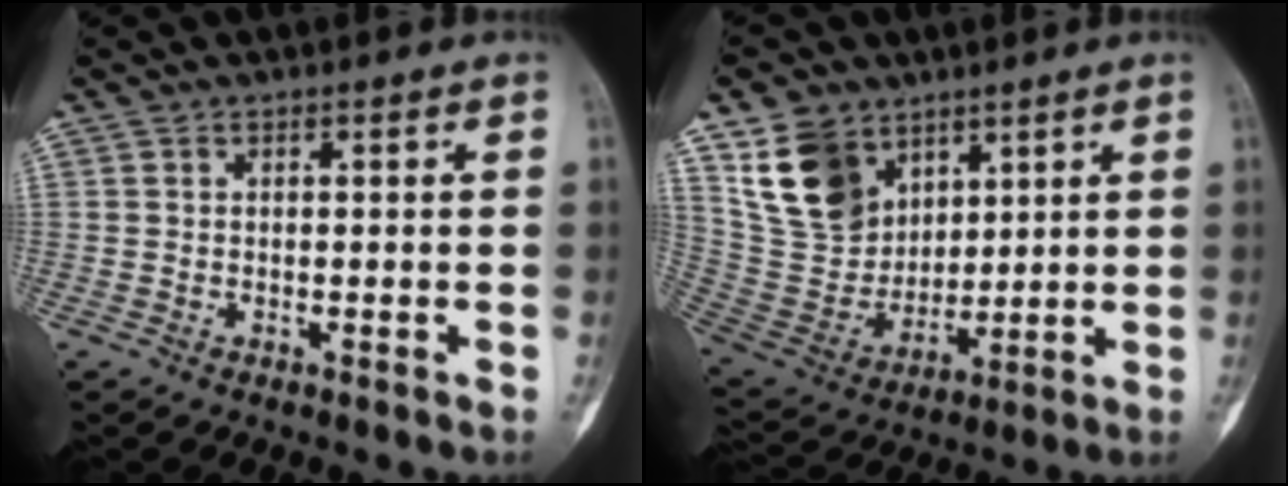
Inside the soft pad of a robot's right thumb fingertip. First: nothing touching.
{"total": 14.6, "force": [8.1, 10.3, 6.5], "torque": [-0.094, -0.037, 0.173]}